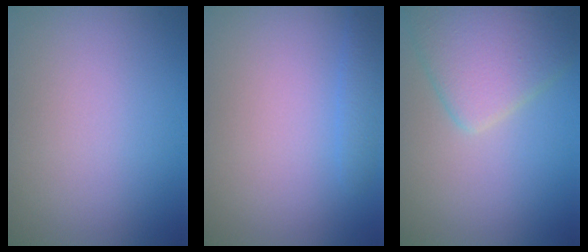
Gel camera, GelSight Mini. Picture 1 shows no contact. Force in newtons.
{"total": 1.2, "press": 1.2, "slide": 0.1}
{"total": 5.3, "press": 5.3, "slide": 0.3}